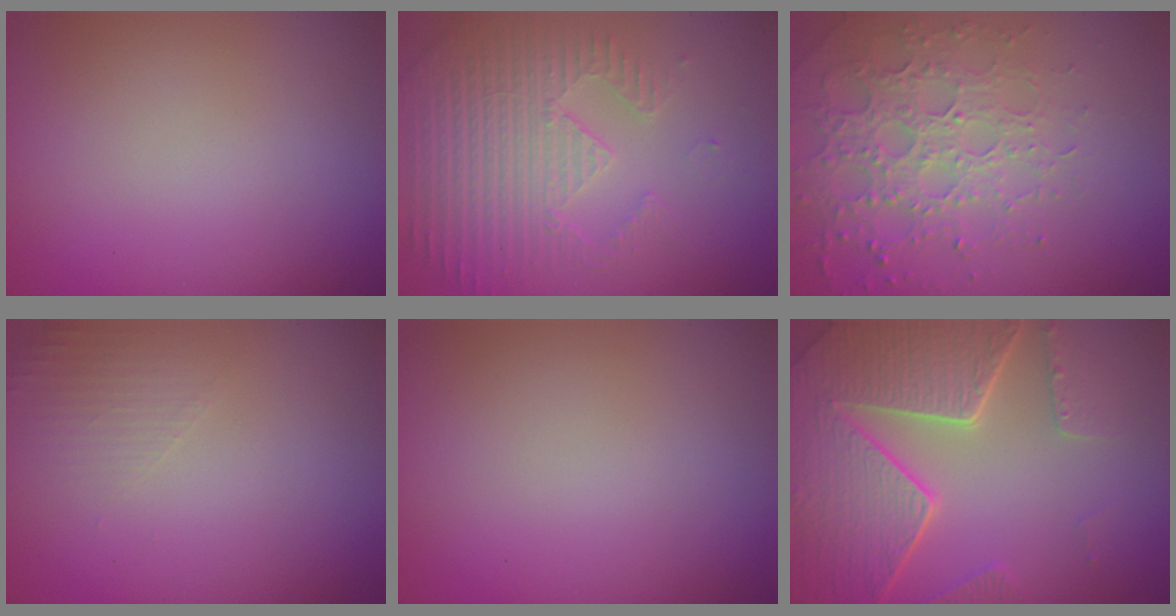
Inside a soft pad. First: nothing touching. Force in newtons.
{"total": 3.8, "press": 3.7, "slide": 1.0}
{"total": 3.9, "press": 3.9, "slide": 0.6}
{"total": 1.3, "press": 1.2, "slide": 0.4}
{"total": 0.0}
{"total": 8.4, "press": 6.1, "slide": 5.7}